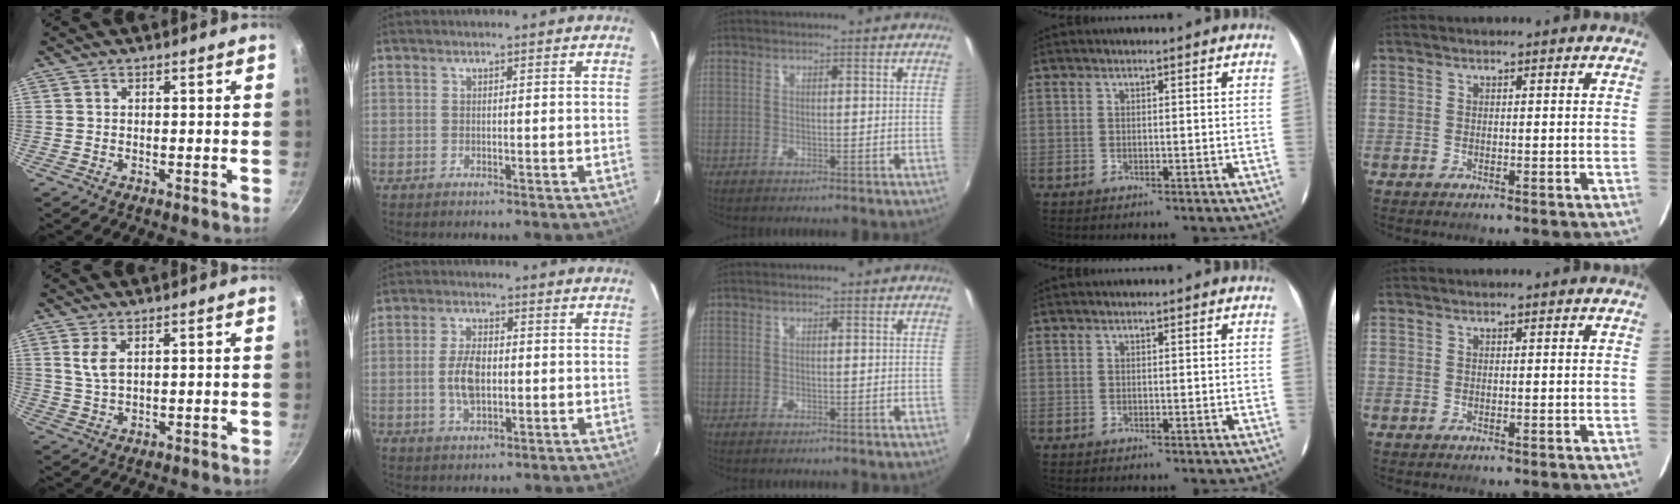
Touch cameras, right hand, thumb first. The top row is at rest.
{"thumb": {"total": 3.7, "force": [1.5, 1.6, 3.0], "torque": [-0.057, -0.011, 0.033]}, "index": {"total": 7.0, "force": [-0.5, 3.8, 5.9], "torque": [-0.114, 0.001, -0.005]}}